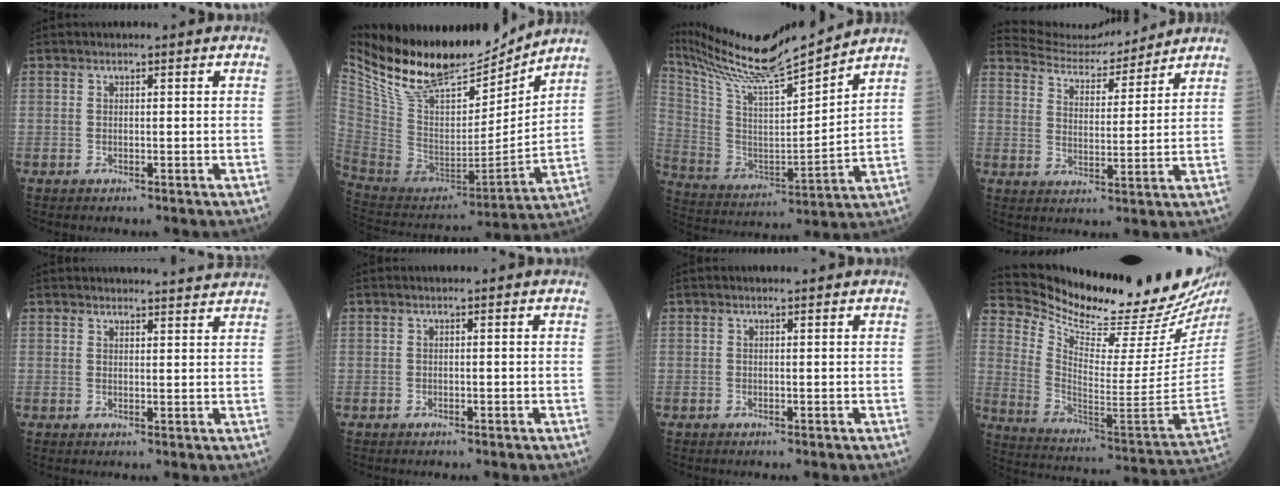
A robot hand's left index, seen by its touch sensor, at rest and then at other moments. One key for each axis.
{"total": 25.6, "fx": 21.7, "fy": 7.1, "fz": 11.5, "tx": -0.231, "ty": -0.018, "tz": 0.370}
{"total": 19.3, "fx": 17.6, "fy": -0.2, "fz": 7.9, "tx": -0.161, "ty": -0.023, "tz": 0.308}
{"total": 10.0, "fx": 9.9, "fy": 1.0, "fz": 1.1, "tx": -0.029, "ty": 0.009, "tz": 0.163}
{"total": 6.2, "fx": 6.1, "fy": 0.5, "fz": 0.8, "tx": -0.001, "ty": 0.007, "tz": 0.062}
{"total": 0.0}
{"total": 0.5, "fx": 0.4, "fy": 0.0, "fz": 0.2, "tx": -0.005, "ty": 0.001, "tz": 0.006}
{"total": 25.1, "fx": 22.6, "fy": 1.0, "fz": 10.8, "tx": -0.187, "ty": -0.110, "tz": 0.331}